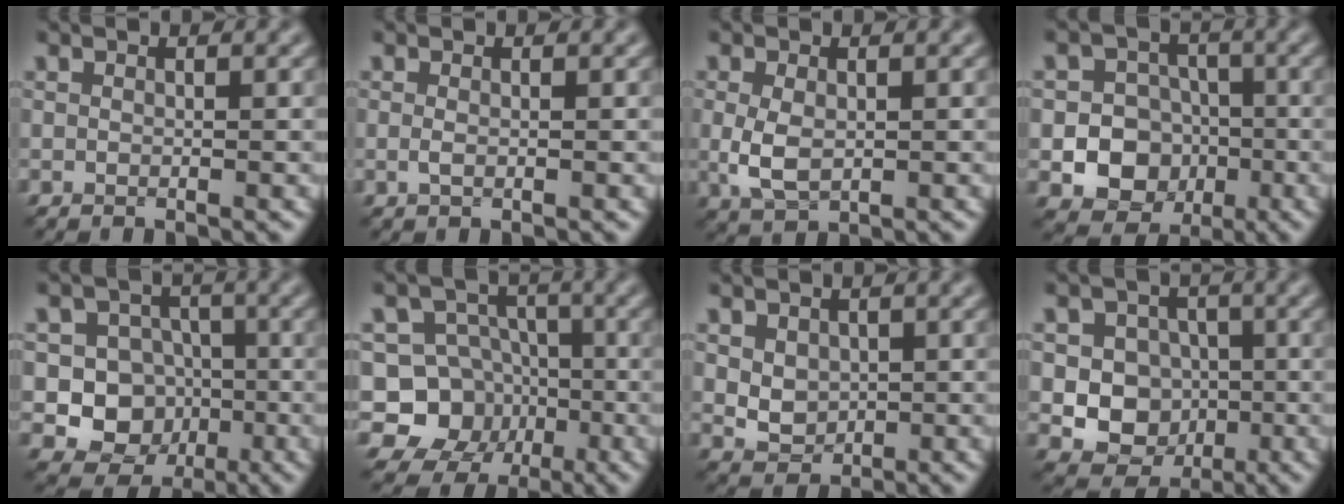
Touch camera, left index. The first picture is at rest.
{"total": 0.6, "force": [-0.1, 0.3, 0.5], "torque": [-0.017, -0.001, -0.004]}
{"total": 3.1, "force": [-0.2, 1.9, 2.4], "torque": [-0.062, -0.002, 0.000]}
{"total": 11.6, "force": [-3.6, 10.4, 3.6], "torque": [-0.043, -0.019, -0.074]}
{"total": 8.5, "force": [-1.9, 7.8, 2.8], "torque": [-0.036, 0.011, -0.054]}
{"total": 8.4, "force": [-2.7, 7.5, 2.7], "torque": [-0.036, 0.017, -0.075]}
{"total": 2.8, "force": [0.3, 2.2, 1.7], "torque": [-0.037, -0.003, 0.014]}
{"total": 7.9, "force": [-0.9, 7.3, 2.9], "torque": [-0.044, 0.017, -0.043]}